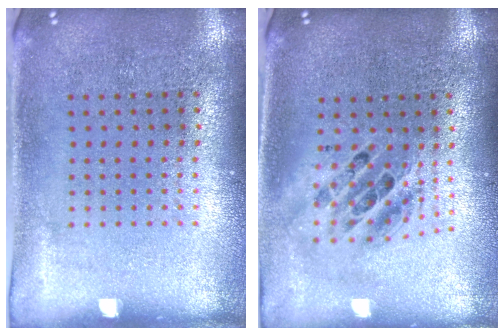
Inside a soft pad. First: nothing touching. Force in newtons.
{"total": 1.8, "press": 1.4, "slide": 1.1}